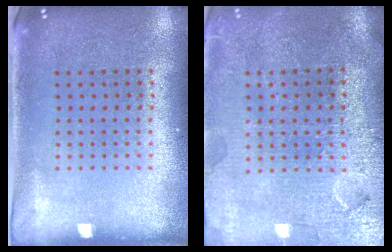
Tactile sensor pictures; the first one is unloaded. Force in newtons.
{"total": 3.6, "press": 3.4, "slide": 1.4}